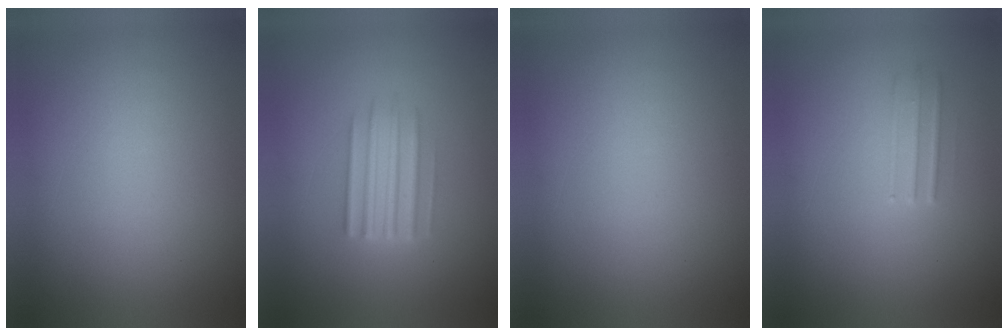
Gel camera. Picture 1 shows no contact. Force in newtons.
{"total": 3.6}
{"total": 0.0}
{"total": 2.7}